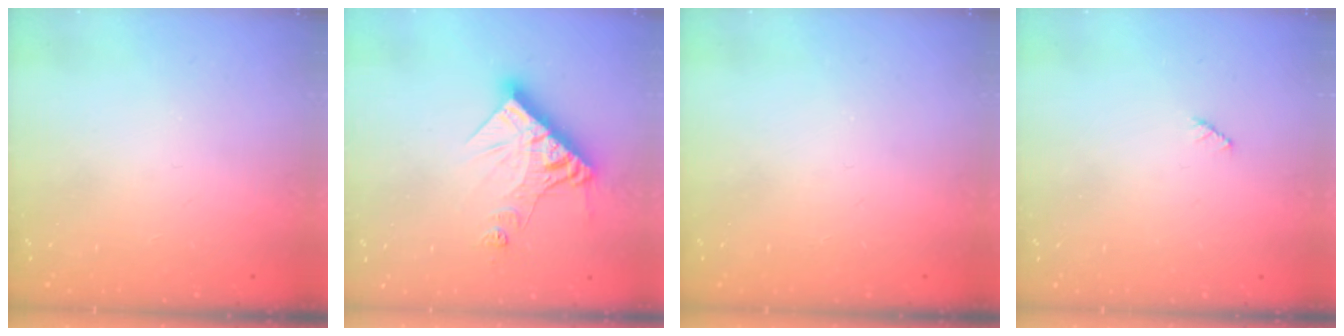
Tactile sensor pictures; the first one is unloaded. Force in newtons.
{"total": 13.3, "press": 13.2, "slide": 1.7}
{"total": 0.0}
{"total": 2.5, "press": 2.5, "slide": 0.3}